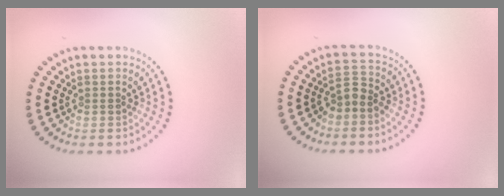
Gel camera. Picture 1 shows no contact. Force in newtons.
{"total": 1.9, "press": 1.4, "slide": 1.2}